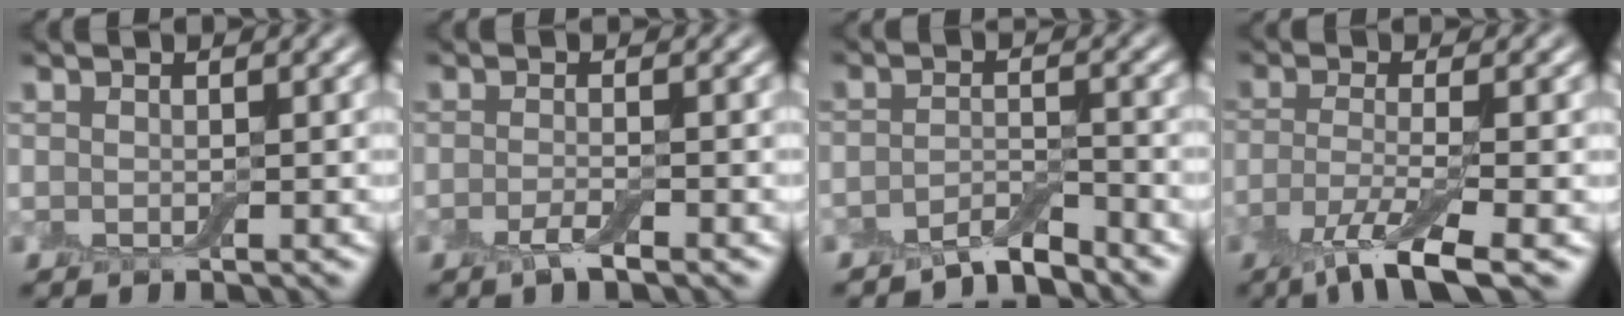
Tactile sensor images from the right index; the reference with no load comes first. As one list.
[{"total": 1.9, "force": [-1.1, 0.4, 1.5], "torque": [-0.029, -0.001, -0.025]}, {"total": 2.7, "force": [-2.5, 0.4, 1.1], "torque": [-0.018, 0.006, -0.050]}, {"total": 5.7, "force": [-3.2, 1.1, 4.6], "torque": [-0.087, -0.011, -0.069]}]